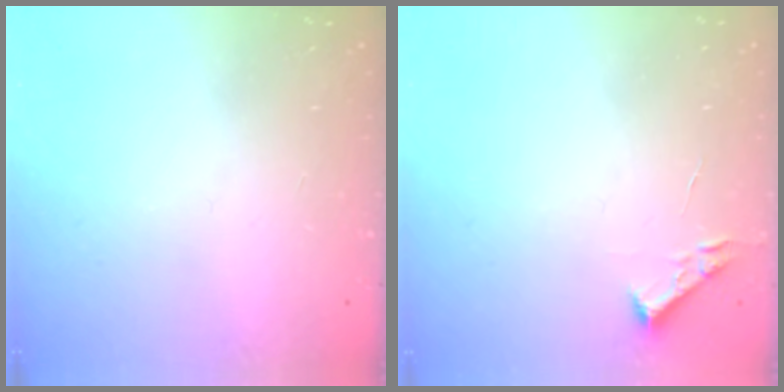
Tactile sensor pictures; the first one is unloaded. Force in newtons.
{"total": 2.7, "press": 2.7, "slide": 0.4}